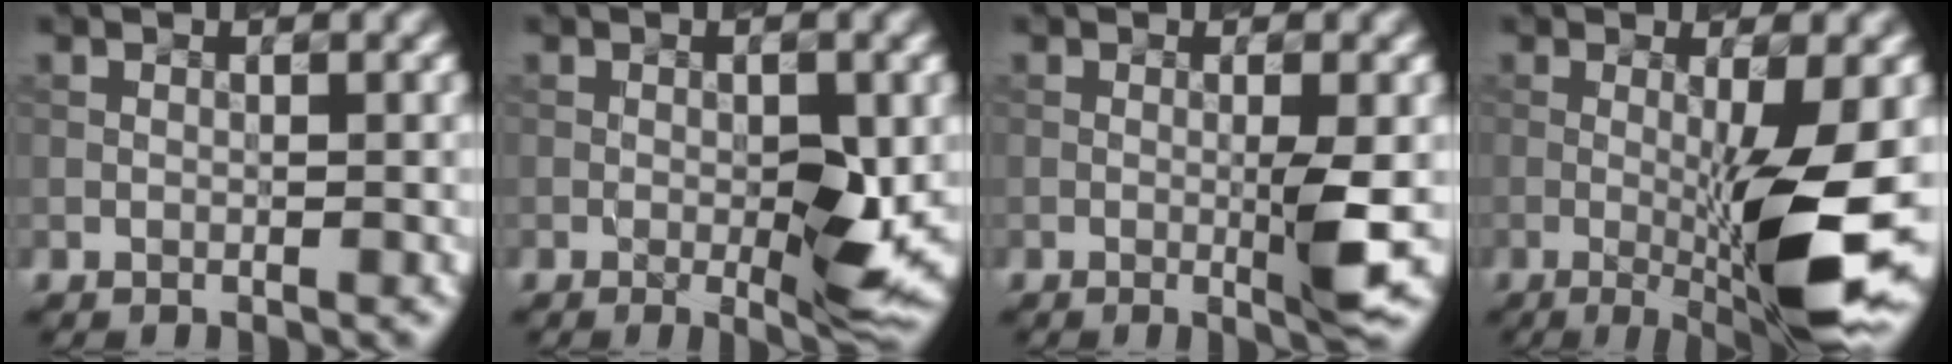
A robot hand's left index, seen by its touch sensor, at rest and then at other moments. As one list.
[{"total": 4.1, "force": [-0.6, 0.6, 4.0], "torque": [-0.067, -0.007, 0.000]}, {"total": 3.2, "force": [-0.4, 0.3, 3.2], "torque": [-0.051, -0.006, -0.002]}, {"total": 8.7, "force": [-1.2, 1.4, 8.5], "torque": [-0.128, -0.019, -0.008]}]